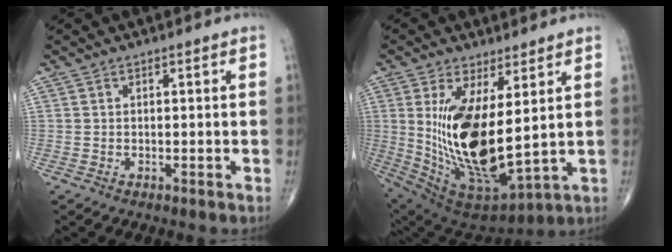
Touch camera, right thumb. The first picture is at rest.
{"total": 19.5, "force": [2.7, 7.9, 17.6], "torque": [-0.330, -0.037, 0.075]}